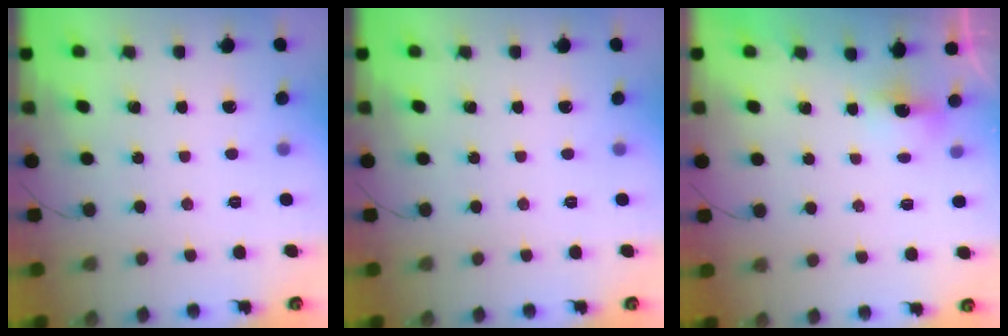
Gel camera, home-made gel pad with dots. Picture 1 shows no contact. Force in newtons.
{"total": 0.0}
{"total": 2.9, "press": 2.8, "slide": 0.8}